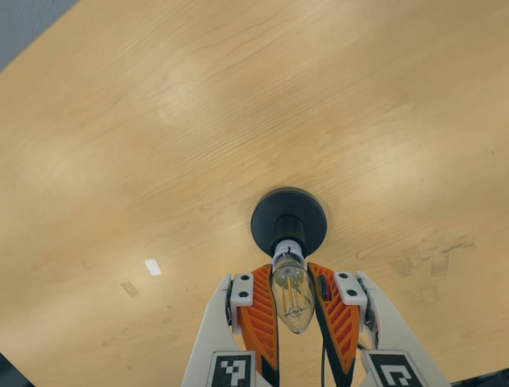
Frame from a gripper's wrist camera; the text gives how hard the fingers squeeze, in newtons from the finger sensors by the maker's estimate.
{"total": 17.3, "left": 15.9, "right": 18.7}